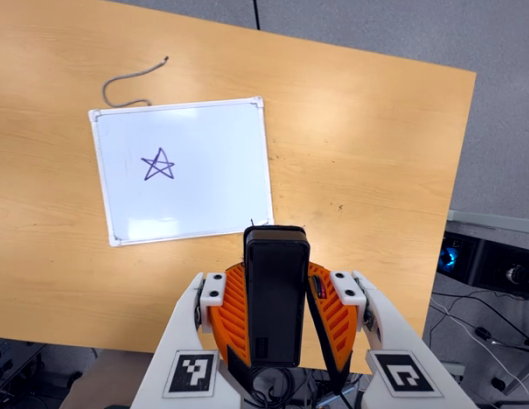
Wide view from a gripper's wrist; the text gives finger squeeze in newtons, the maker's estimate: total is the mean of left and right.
{"total": 6.6, "left": 4.9, "right": 8.2}